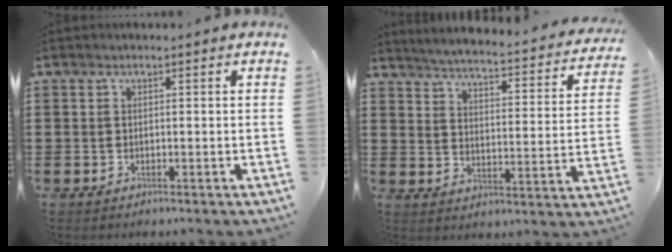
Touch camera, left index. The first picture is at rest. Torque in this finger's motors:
{"motor_torque": [1.07, -1.07, 0.53, 0.04]}